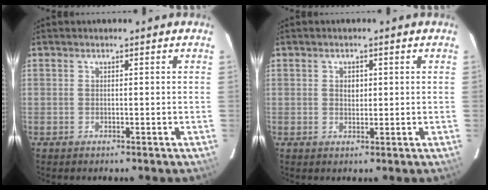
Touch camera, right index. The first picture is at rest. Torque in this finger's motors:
{"motor_torque": [-0.06, 0.14, 0.00, 0.01]}